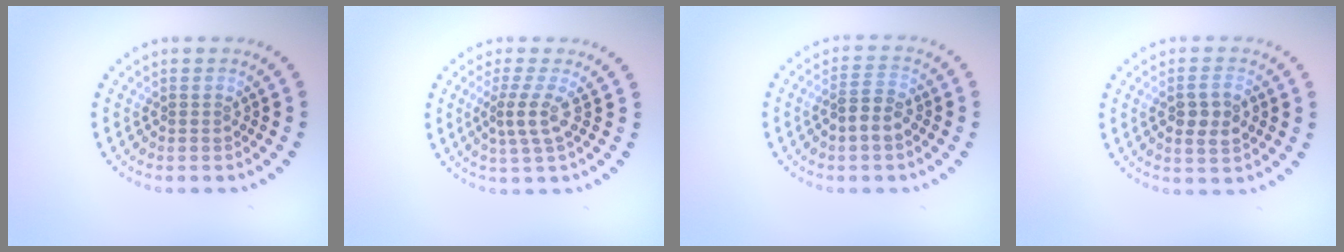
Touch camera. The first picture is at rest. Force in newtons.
{"total": 2.4, "press": 1.6, "slide": 1.8}
{"total": 2.6, "press": 2.5, "slide": 0.7}
{"total": 2.8, "press": 2.7, "slide": 0.3}